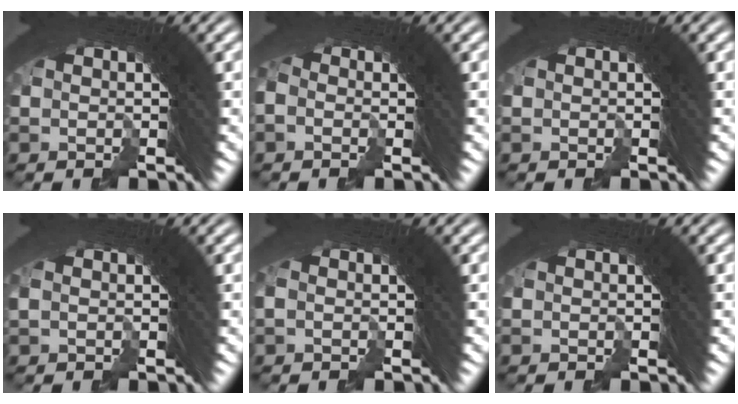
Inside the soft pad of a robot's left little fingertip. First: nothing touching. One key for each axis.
{"total": 1.3, "fx": -0.8, "fy": 0.9, "fz": 0.6, "tx": -0.008, "ty": 0.008, "tz": -0.023}
{"total": 0.0}
{"total": 0.5, "fx": 0.2, "fy": -0.2, "fz": 0.4, "tx": 0.004, "ty": 0.015, "tz": -0.001}
{"total": 0.7, "fx": -0.1, "fy": 0.2, "fz": 0.7, "tx": -0.006, "ty": 0.012, "tz": -0.010}
{"total": 0.0}